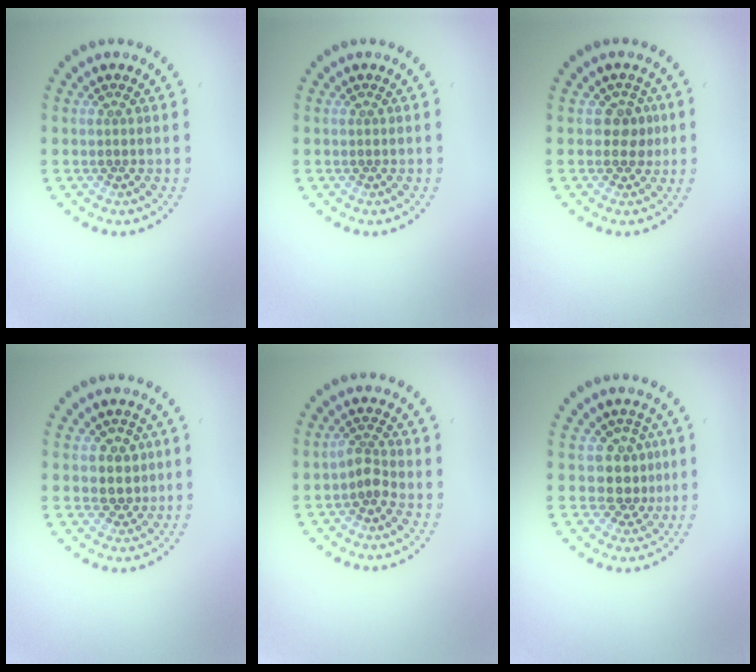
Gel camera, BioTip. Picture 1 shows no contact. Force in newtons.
{"total": 0.0}
{"total": 2.0, "press": 1.6, "slide": 1.1}
{"total": 2.2, "press": 2.0, "slide": 0.9}
{"total": 1.9, "press": 1.4, "slide": 1.2}
{"total": 2.8, "press": 2.1, "slide": 1.9}